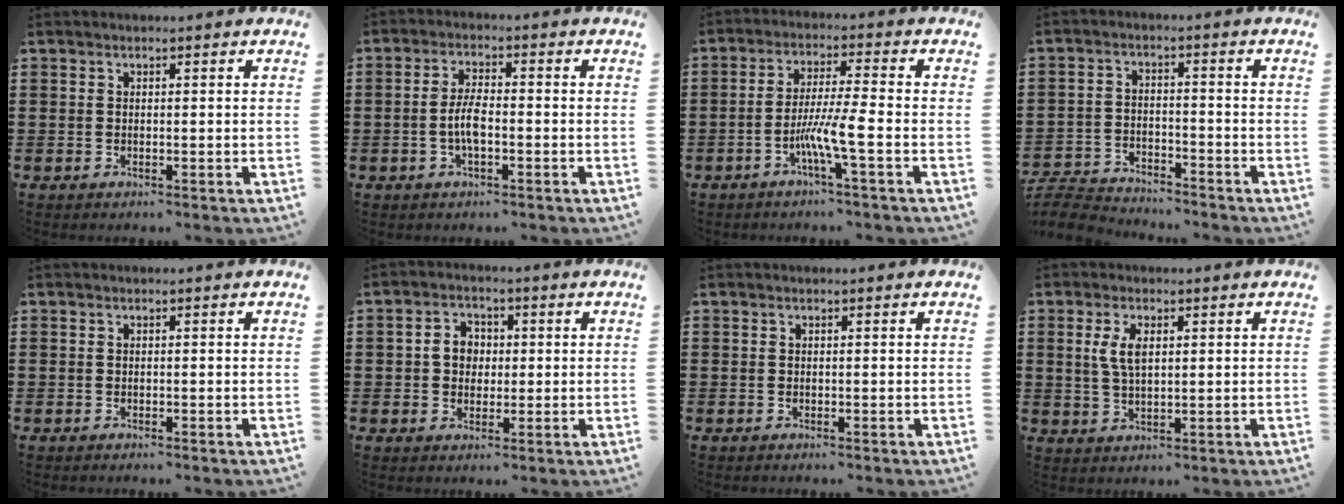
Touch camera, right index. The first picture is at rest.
{"total": 4.5, "force": [-1.1, 1.3, 4.1], "torque": [-0.096, -0.005, -0.027]}
{"total": 6.9, "force": [-2.8, -0.3, 6.3], "torque": [-0.128, -0.015, -0.057]}
{"total": 4.7, "force": [-4.6, 0.7, 0.4], "torque": [-0.030, -0.001, -0.101]}
{"total": 0.0}
{"total": 4.1, "force": [0.1, 3.5, 2.1], "torque": [-0.052, 0.012, -0.003]}
{"total": 0.0}
{"total": 4.4, "force": [1.1, 1.9, 3.8], "torque": [-0.080, 0.007, 0.018]}